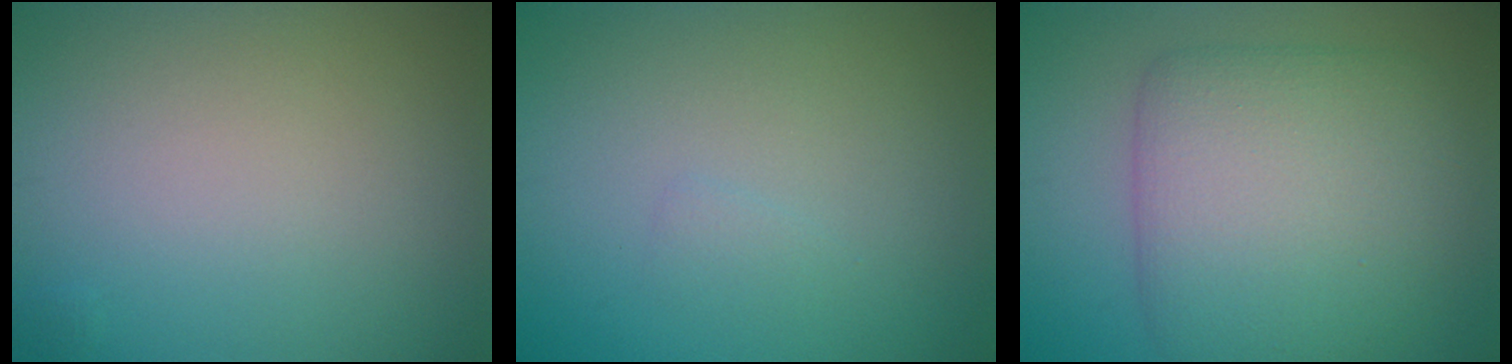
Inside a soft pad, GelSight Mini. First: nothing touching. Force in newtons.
{"total": 0.6, "press": 0.6, "slide": 0.0}
{"total": 8.2, "press": 8.2, "slide": 0.2}